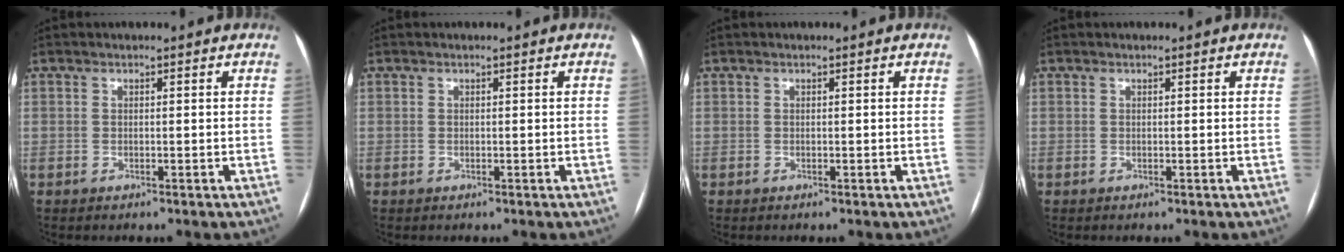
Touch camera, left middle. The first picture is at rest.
{"total": 0.0}
{"total": 0.0}
{"total": 0.0}